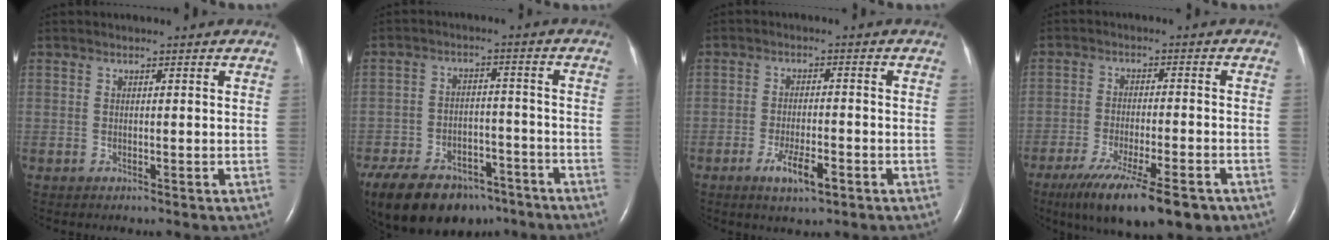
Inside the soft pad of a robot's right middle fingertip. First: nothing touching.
{"total": 19.8, "force": [-14.2, 10.4, 9.0], "torque": [-0.221, -0.021, -0.210]}
{"total": 5.0, "force": [-2.6, 1.1, 4.1], "torque": [-0.083, -0.005, -0.043]}
{"total": 14.7, "force": [-9.9, 3.0, 10.4], "torque": [-0.146, -0.030, -0.156]}